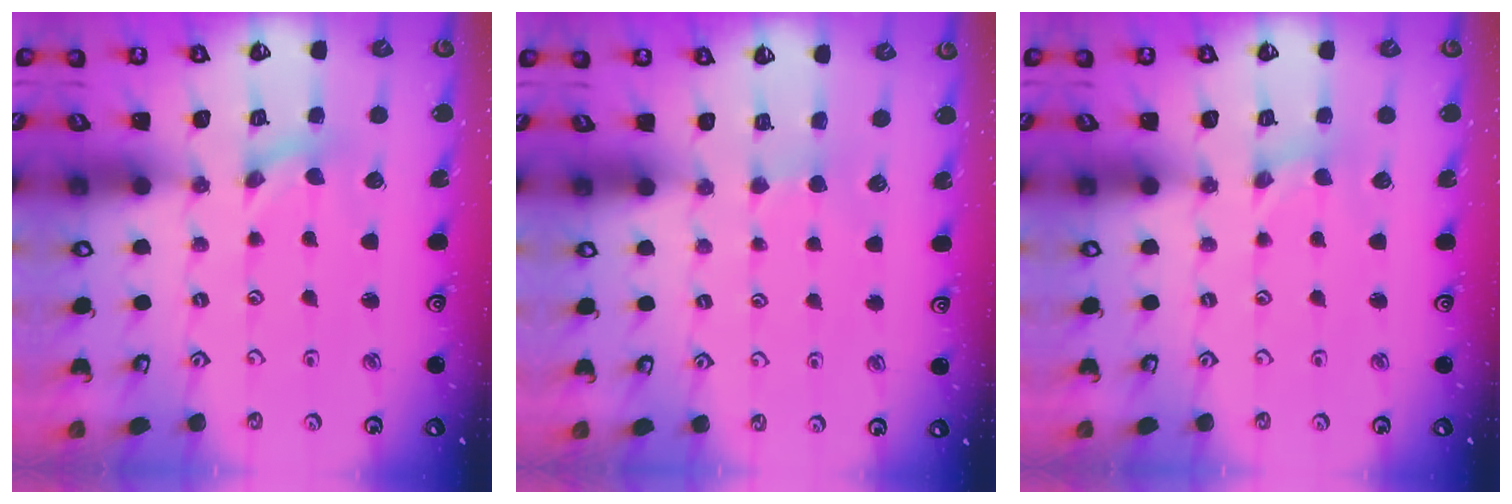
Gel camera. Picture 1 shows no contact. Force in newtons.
{"total": 2.2, "press": 2.2, "slide": 0.2}
{"total": 0.0}